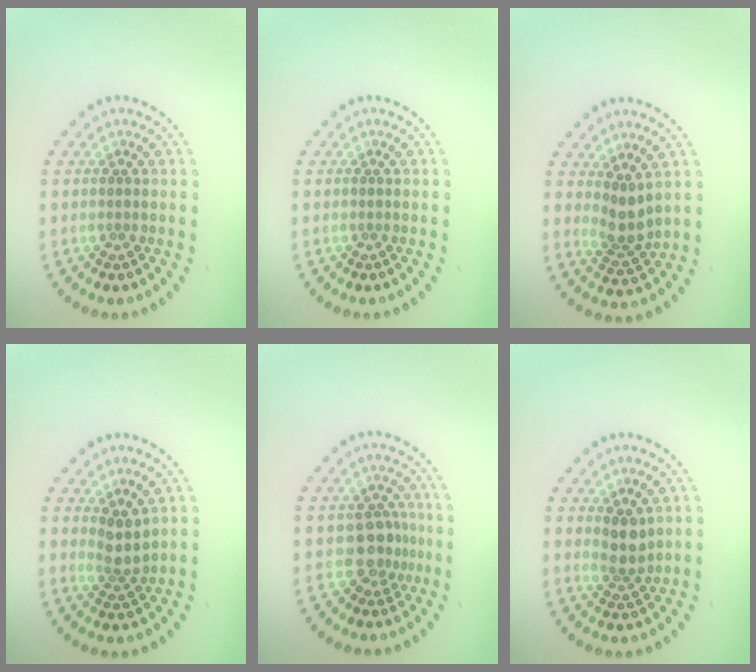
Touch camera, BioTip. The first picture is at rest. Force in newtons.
{"total": 0.0}
{"total": 2.5, "press": 2.0, "slide": 1.6}
{"total": 2.3, "press": 1.9, "slide": 1.3}
{"total": 2.8, "press": 2.2, "slide": 1.6}
{"total": 2.3, "press": 2.1, "slide": 1.1}